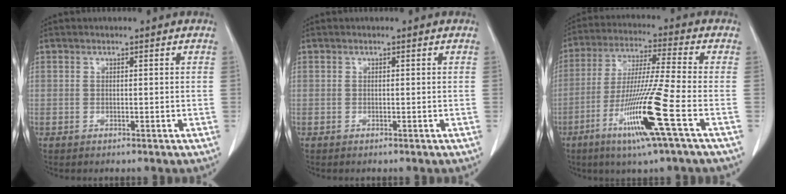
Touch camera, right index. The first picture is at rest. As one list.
[{"total": 0.0}, {"total": 15.1, "force": [-5.9, -1.3, 13.8], "torque": [-0.279, -0.027, -0.114]}]